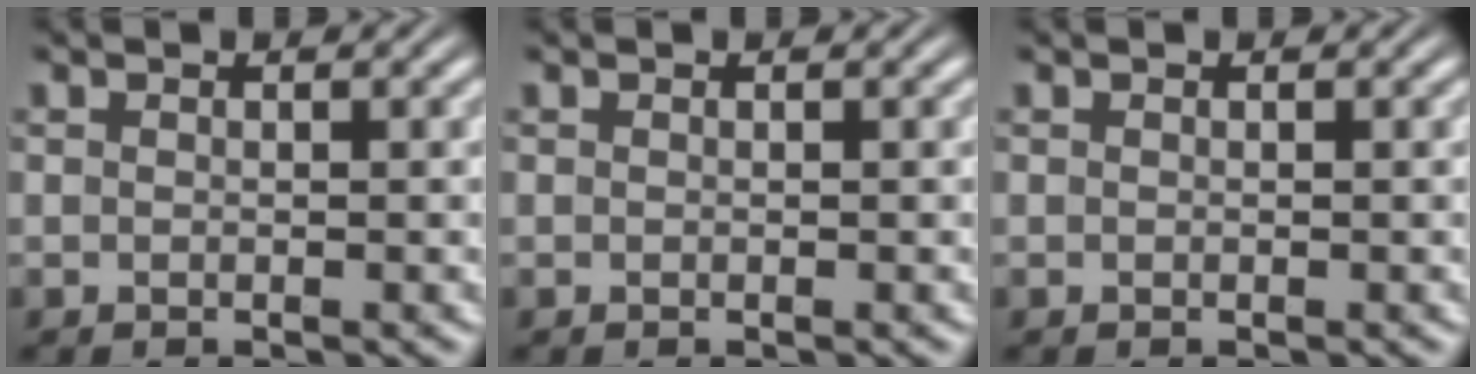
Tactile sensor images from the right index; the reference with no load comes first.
{"total": 0.0}
{"total": 0.0}